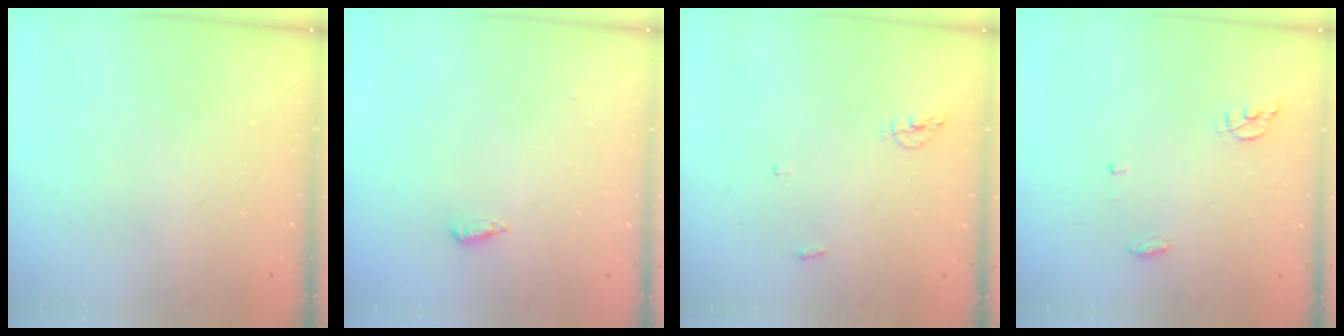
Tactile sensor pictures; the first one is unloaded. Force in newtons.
{"total": 2.2, "press": 2.2, "slide": 0.5}
{"total": 4.6, "press": 4.5, "slide": 1.0}
{"total": 5.2, "press": 5.2, "slide": 0.2}